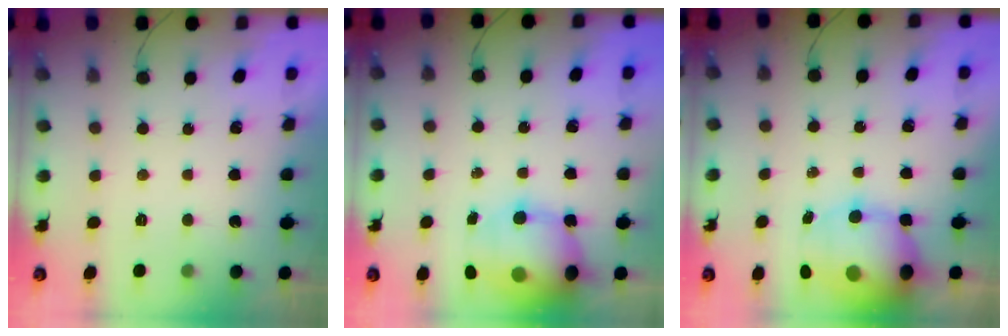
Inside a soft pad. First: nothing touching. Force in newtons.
{"total": 15.4, "press": 14.8, "slide": 4.4}
{"total": 13.1, "press": 12.8, "slide": 3.0}